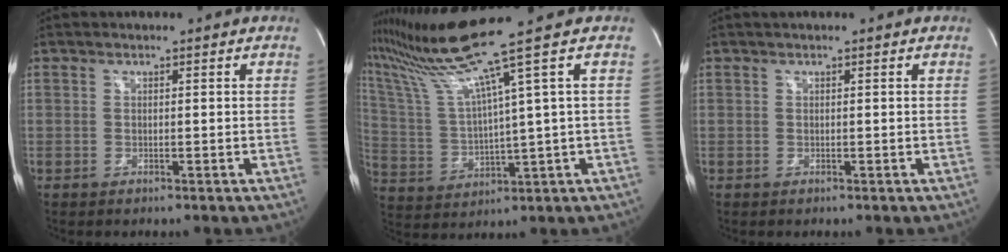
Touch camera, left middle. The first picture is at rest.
{"total": 12.6, "force": [9.2, -4.2, 7.4], "torque": [-0.151, -0.028, 0.180]}
{"total": 0.5, "force": [0.4, -0.1, 0.3], "torque": [-0.010, 0.016, 0.009]}